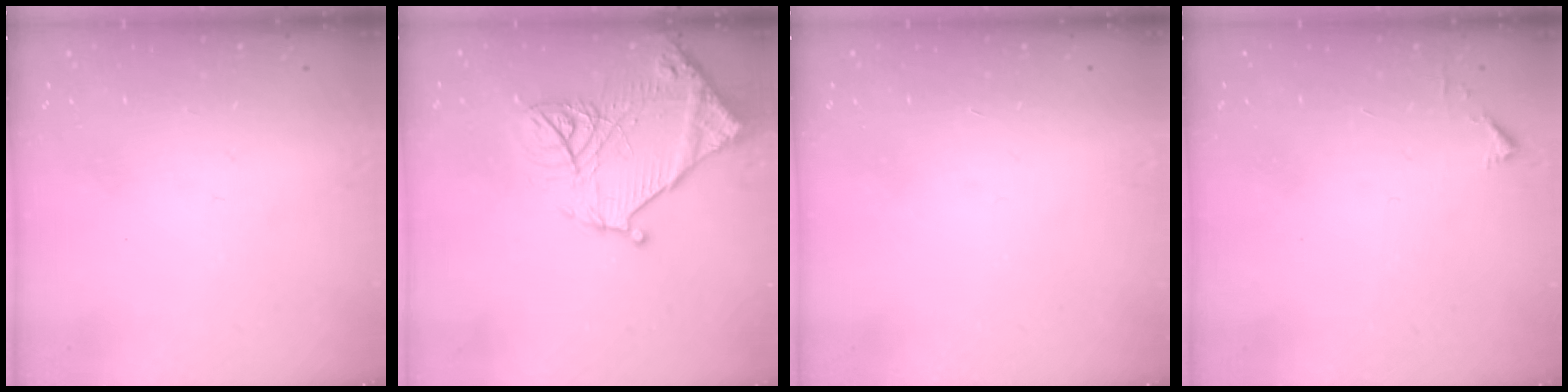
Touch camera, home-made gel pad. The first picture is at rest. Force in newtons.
{"total": 16.4, "press": 16.3, "slide": 1.6}
{"total": 1.6, "press": 1.6, "slide": 0.1}
{"total": 2.3, "press": 2.3, "slide": 0.2}